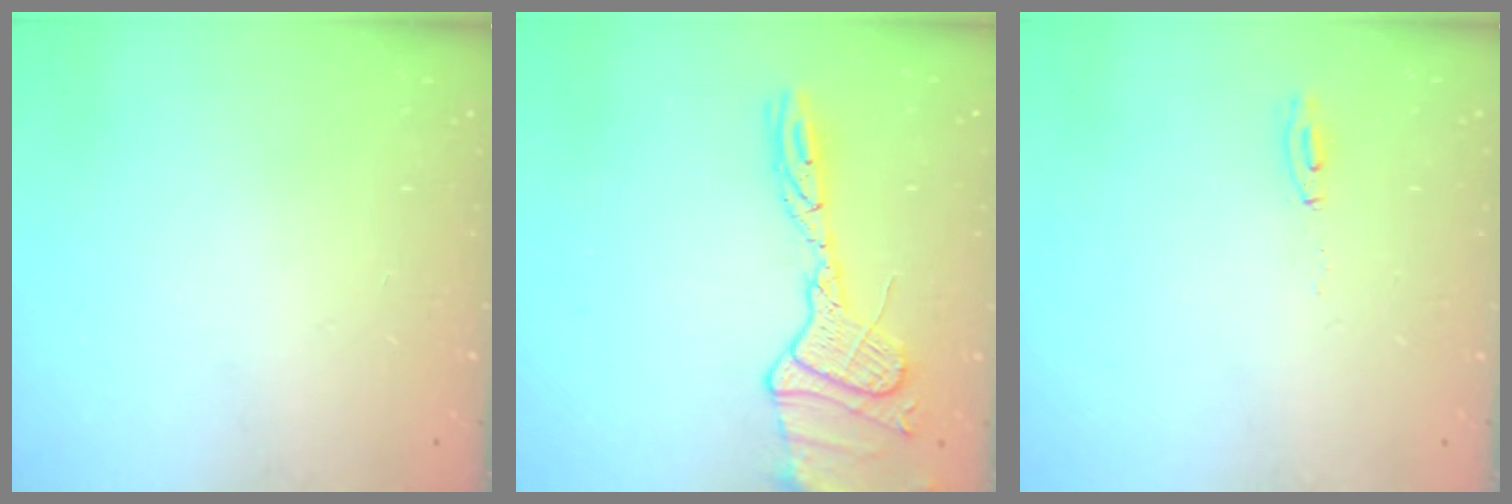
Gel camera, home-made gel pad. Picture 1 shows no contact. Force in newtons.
{"total": 14.8, "press": 14.8, "slide": 1.1}
{"total": 16.2, "press": 5.8, "slide": 15.1}